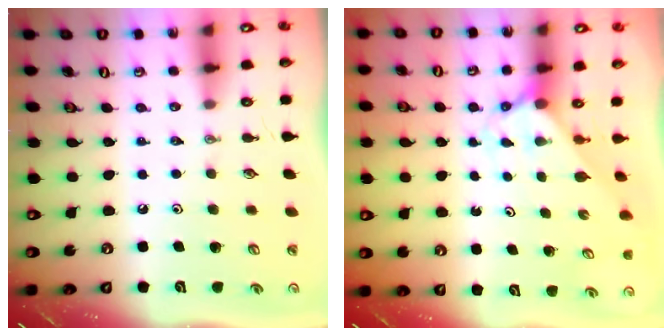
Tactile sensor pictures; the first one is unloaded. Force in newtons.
{"total": 1.9, "press": 1.9, "slide": 0.2}